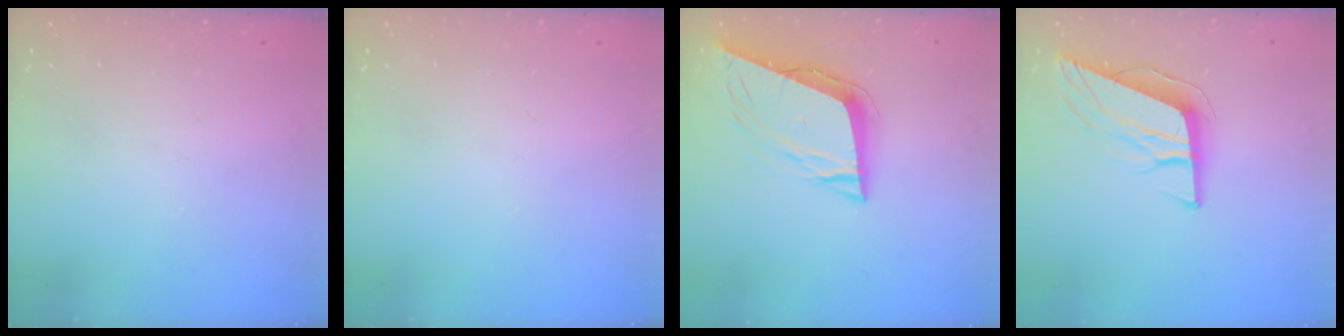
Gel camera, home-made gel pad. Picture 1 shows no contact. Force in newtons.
{"total": 0.0}
{"total": 10.9, "press": 10.3, "slide": 3.4}
{"total": 10.7, "press": 10.3, "slide": 2.6}